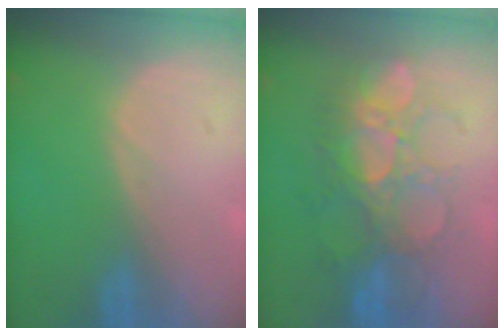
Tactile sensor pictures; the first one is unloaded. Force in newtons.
{"total": 9.1, "press": 9.0, "slide": 1.8}